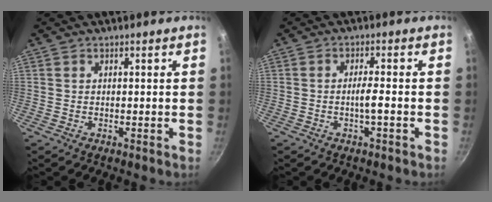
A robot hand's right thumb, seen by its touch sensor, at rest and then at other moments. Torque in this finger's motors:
{"motor_torque": [3.37, 1.64, 1.45, -1.32, 0.63]}